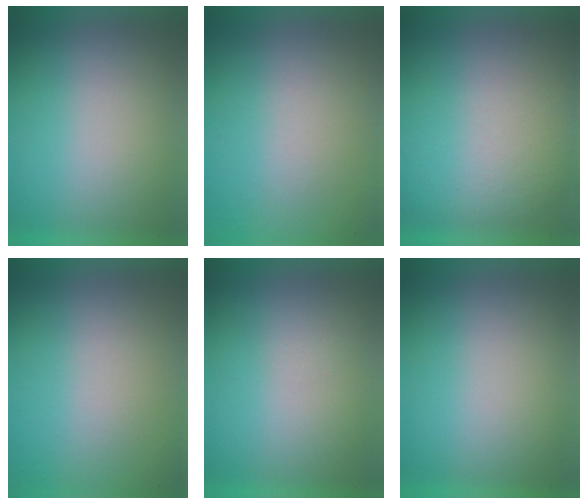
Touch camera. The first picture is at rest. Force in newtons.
{"total": 5.9}
{"total": 3.0}
{"total": 6.0}
{"total": 1.3}
{"total": 0.0}